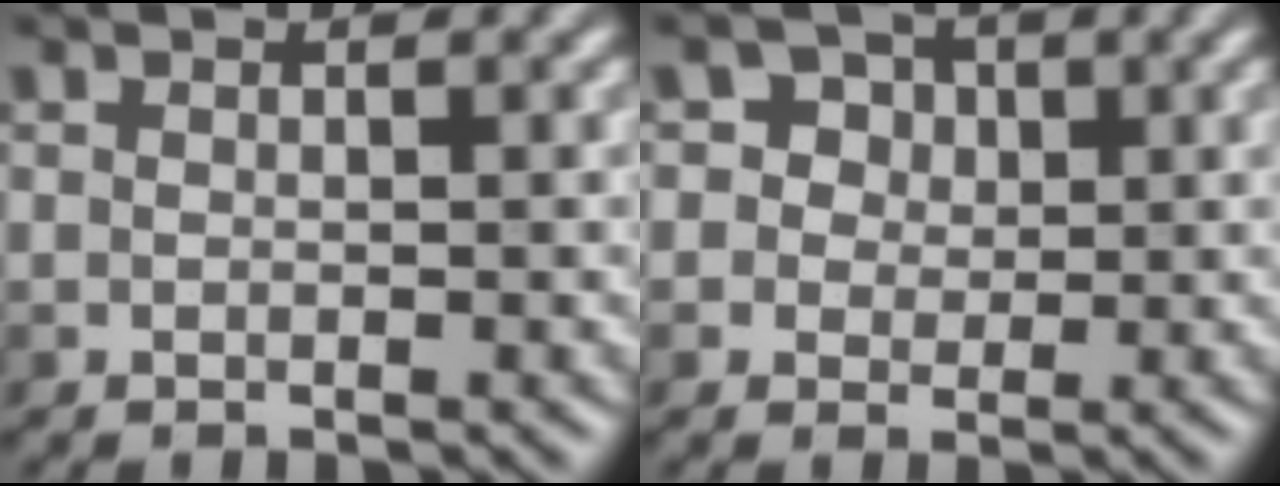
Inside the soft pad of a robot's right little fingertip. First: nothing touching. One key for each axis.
{"total": 4.1, "fx": 2.0, "fy": 3.3, "fz": 1.5, "tx": -0.016, "ty": 0.006, "tz": 0.017}